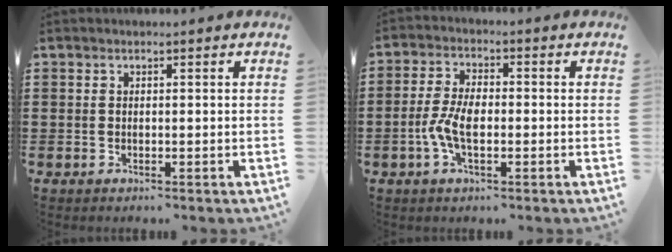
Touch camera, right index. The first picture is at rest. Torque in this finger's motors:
{"motor_torque": [2.14, 0.00, 0.29, 0.01]}